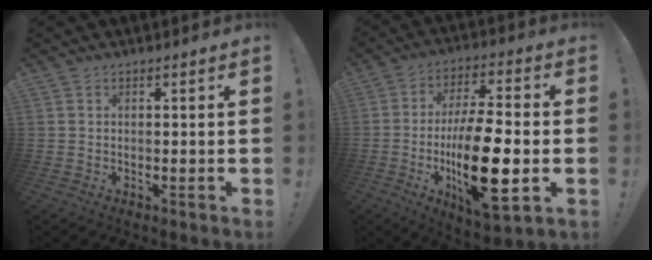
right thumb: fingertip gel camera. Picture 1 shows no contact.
{"total": 24.5, "force": [-5.3, 8.3, 22.4], "torque": [-0.433, 0.019, -0.088]}